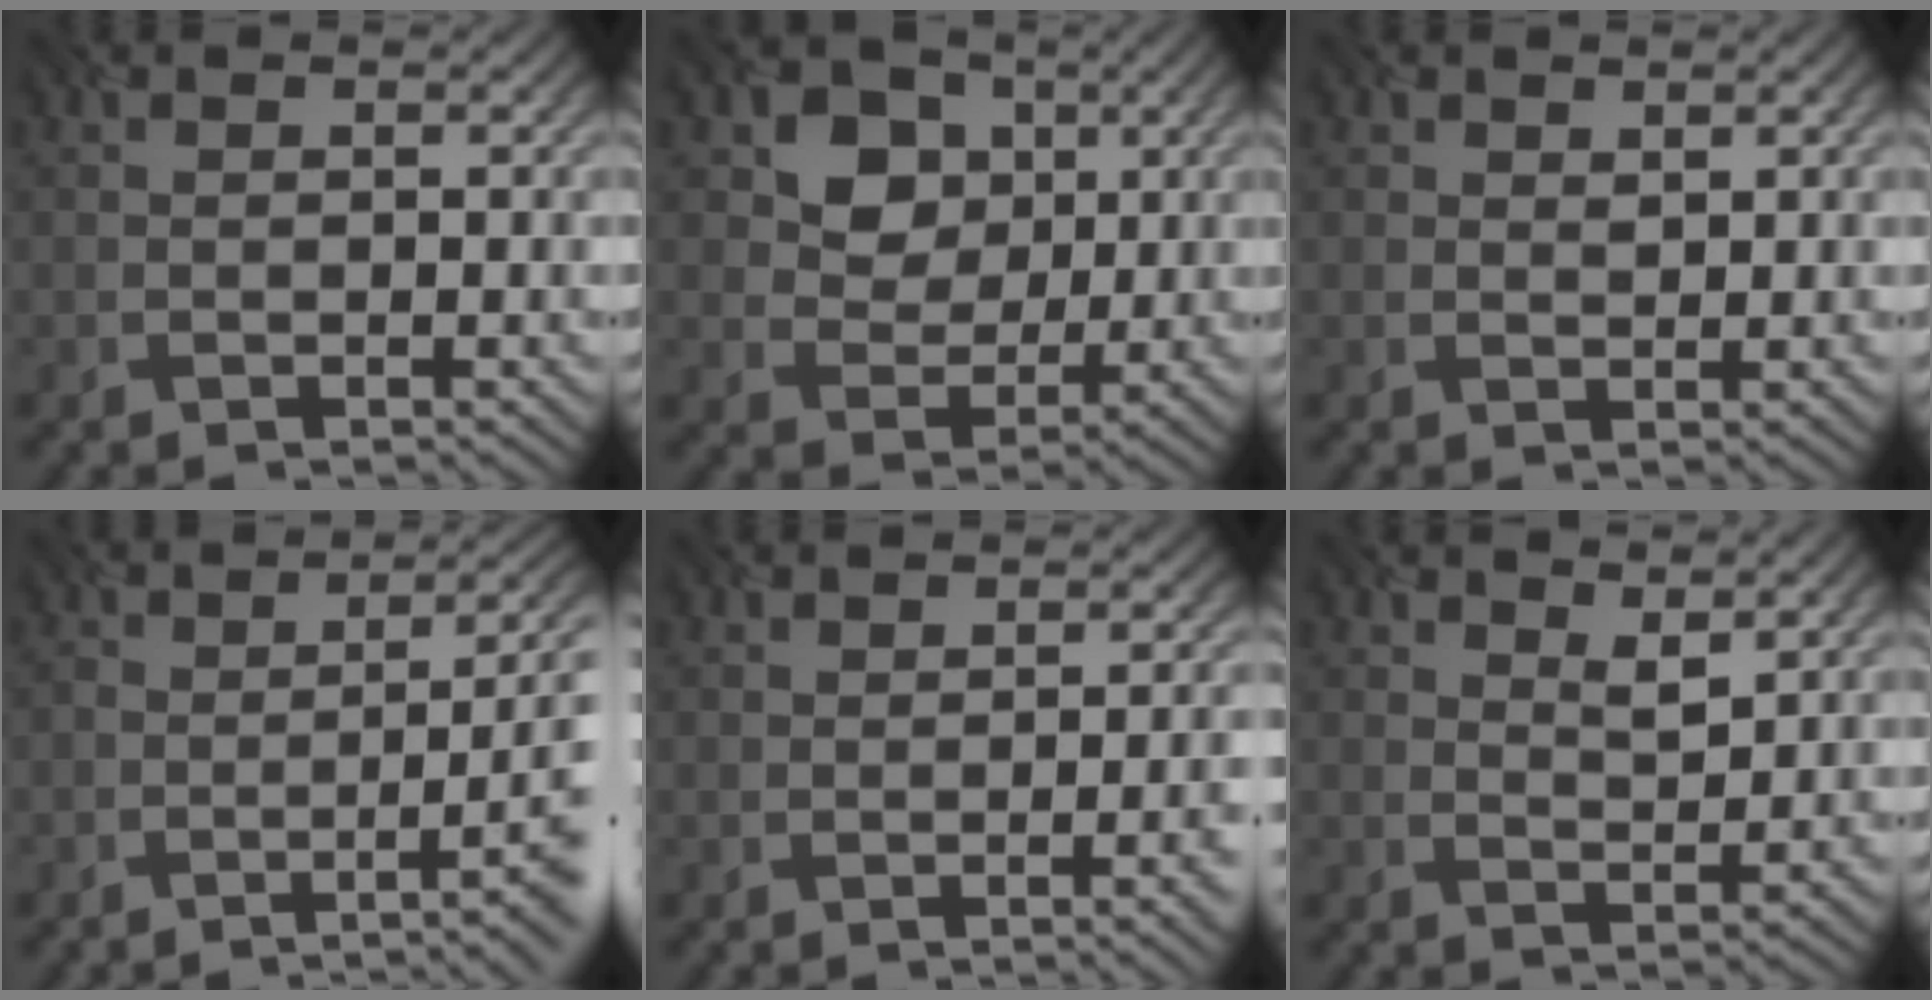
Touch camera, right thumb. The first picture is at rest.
{"total": 6.8, "force": [2.9, 5.8, 2.0], "torque": [-0.076, 0.003, 0.052]}
{"total": 1.1, "force": [1.0, 0.4, -0.2], "torque": [-0.001, 0.003, 0.026]}
{"total": 6.3, "force": [-2.4, 2.0, 5.5], "torque": [-0.069, -0.004, -0.029]}
{"total": 4.8, "force": [-1.6, 1.7, 4.2], "torque": [-0.037, 0.004, -0.013]}
{"total": 2.1, "force": [2.1, 0.3, 0.2], "torque": [-0.012, -0.003, 0.045]}